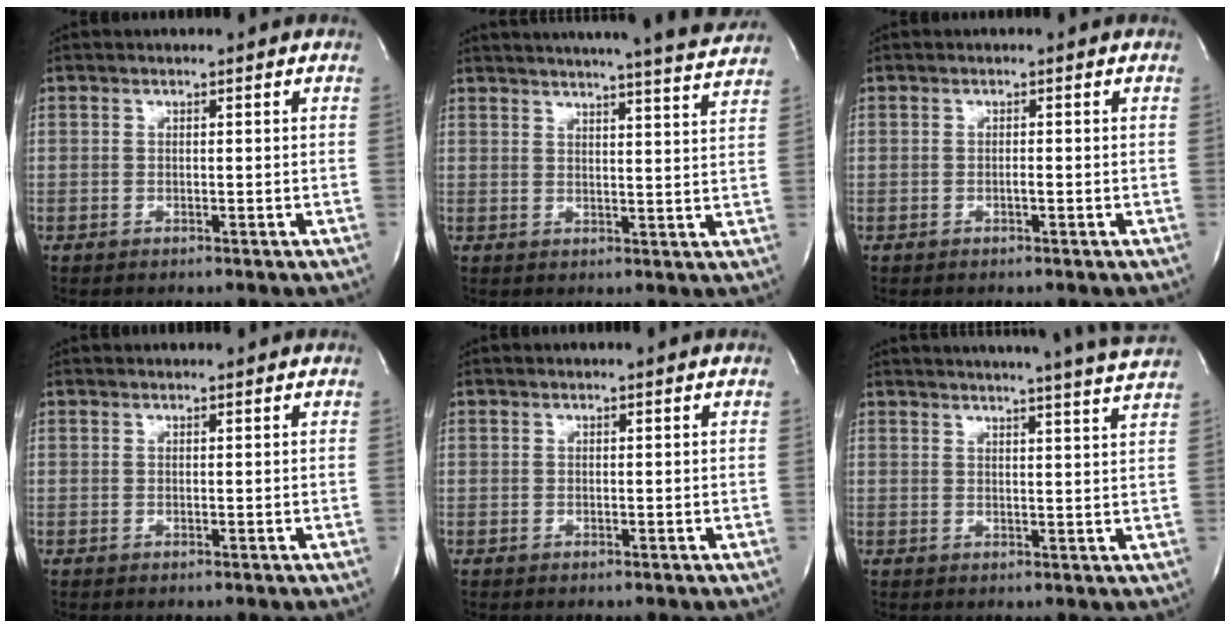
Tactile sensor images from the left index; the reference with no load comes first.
{"total": 19.4, "force": [18.1, -0.5, 7.1], "torque": [-0.111, -0.032, 0.223]}
{"total": 0.5, "force": [-0.3, 0.0, 0.4], "torque": [-0.009, 0.000, -0.004]}
{"total": 2.2, "force": [2.1, 0.0, 0.3], "torque": [-0.008, 0.017, 0.028]}
{"total": 0.7, "force": [0.6, -0.1, 0.2], "torque": [-0.007, -0.001, 0.011]}
{"total": 16.2, "force": [15.2, -1.7, 5.5], "torque": [-0.094, -0.046, 0.181]}